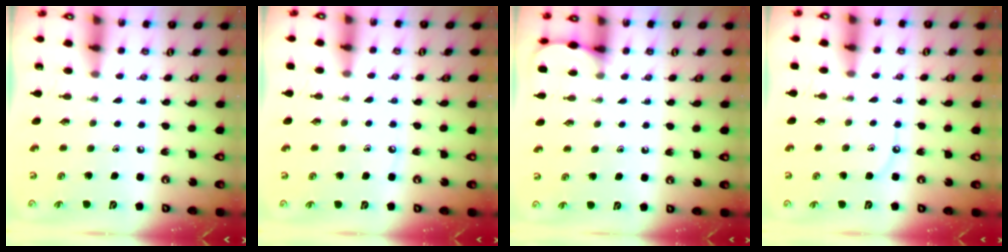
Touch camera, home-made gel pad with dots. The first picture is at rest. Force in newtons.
{"total": 3.1, "press": 3.0, "slide": 0.4}
{"total": 3.8, "press": 3.8, "slide": 0.5}
{"total": 4.6, "press": 4.6, "slide": 0.4}